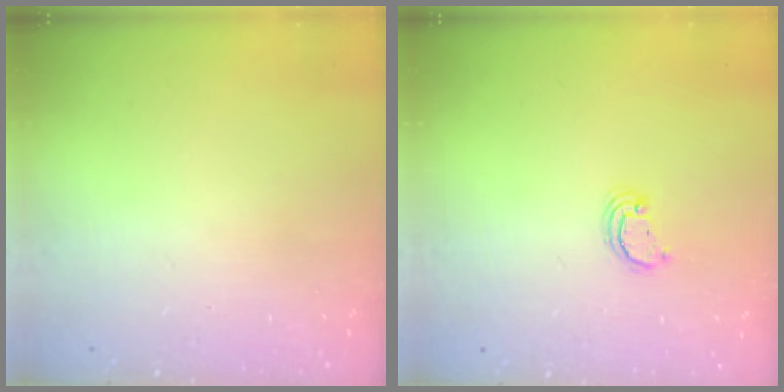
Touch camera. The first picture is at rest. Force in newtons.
{"total": 2.4, "press": 2.4, "slide": 0.2}